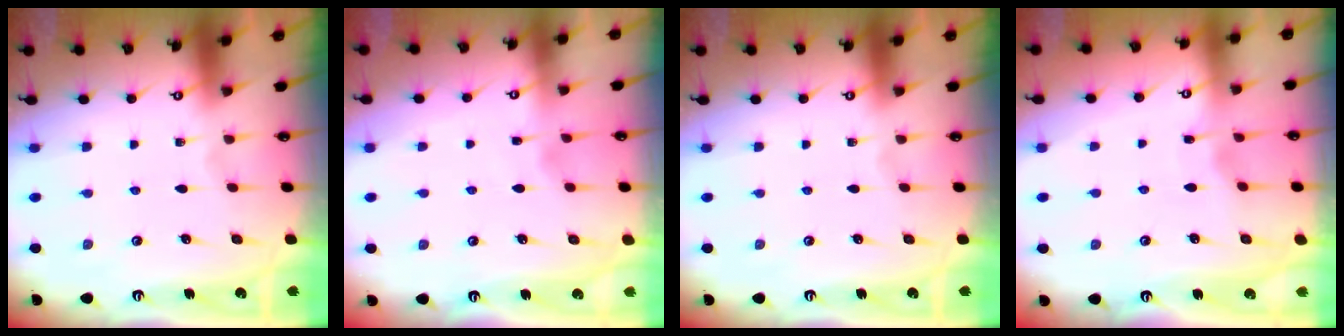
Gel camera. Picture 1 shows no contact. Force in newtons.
{"total": 2.0, "press": 2.0, "slide": 0.1}
{"total": 0.0}
{"total": 2.7, "press": 2.6, "slide": 0.3}